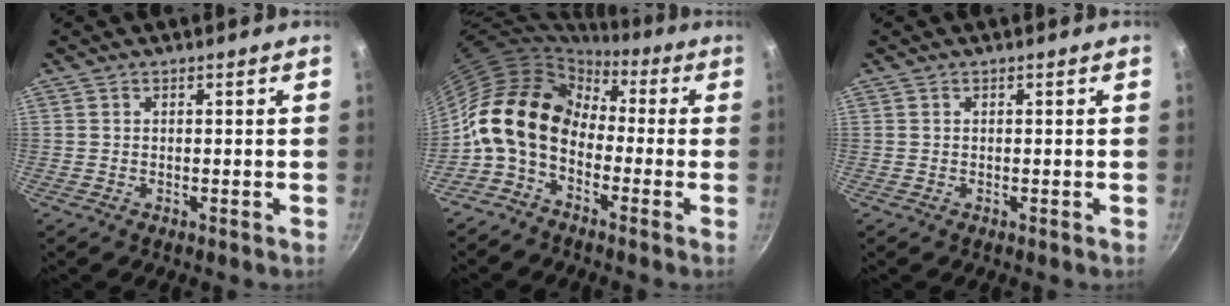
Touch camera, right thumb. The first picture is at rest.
{"total": 13.3, "force": [-1.7, 9.6, 9.0], "torque": [-0.137, 0.038, -0.056]}
{"total": 0.0}